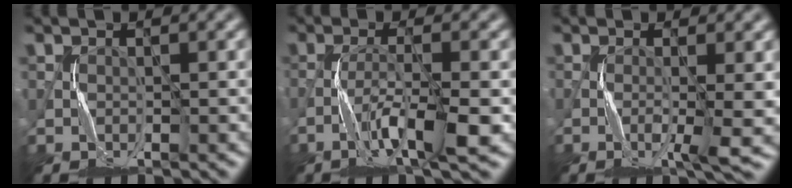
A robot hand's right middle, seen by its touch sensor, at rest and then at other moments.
{"total": 5.0, "force": [-2.4, 0.5, 4.4], "torque": [-0.084, 0.004, -0.045]}
{"total": 4.1, "force": [-0.8, 0.6, 4.0], "torque": [-0.067, -0.003, -0.013]}